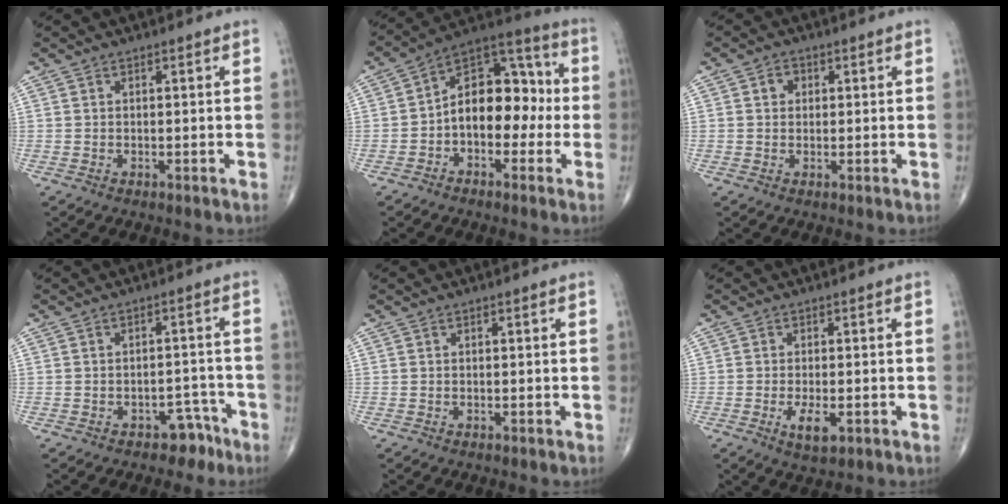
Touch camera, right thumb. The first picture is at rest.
{"total": 14.0, "force": [-1.6, 8.9, 10.7], "torque": [-0.127, 0.049, -0.042]}
{"total": 2.3, "force": [0.5, 2.0, 1.1], "torque": [-0.006, 0.003, 0.005]}
{"total": 4.3, "force": [-2.9, 2.8, 1.5], "torque": [0.002, 0.036, -0.037]}
{"total": 0.0}
{"total": 4.3, "force": [-1.4, 1.8, 3.7], "torque": [-0.065, -0.006, -0.020]}